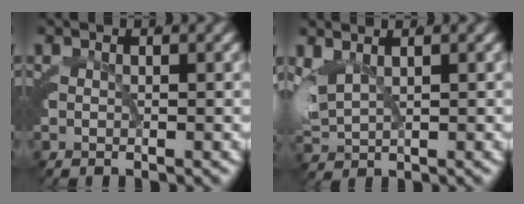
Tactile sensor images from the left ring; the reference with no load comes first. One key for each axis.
{"total": 4.4, "fx": 1.3, "fy": 3.1, "fz": 2.8, "tx": -0.080, "ty": -0.010, "tz": 0.032}